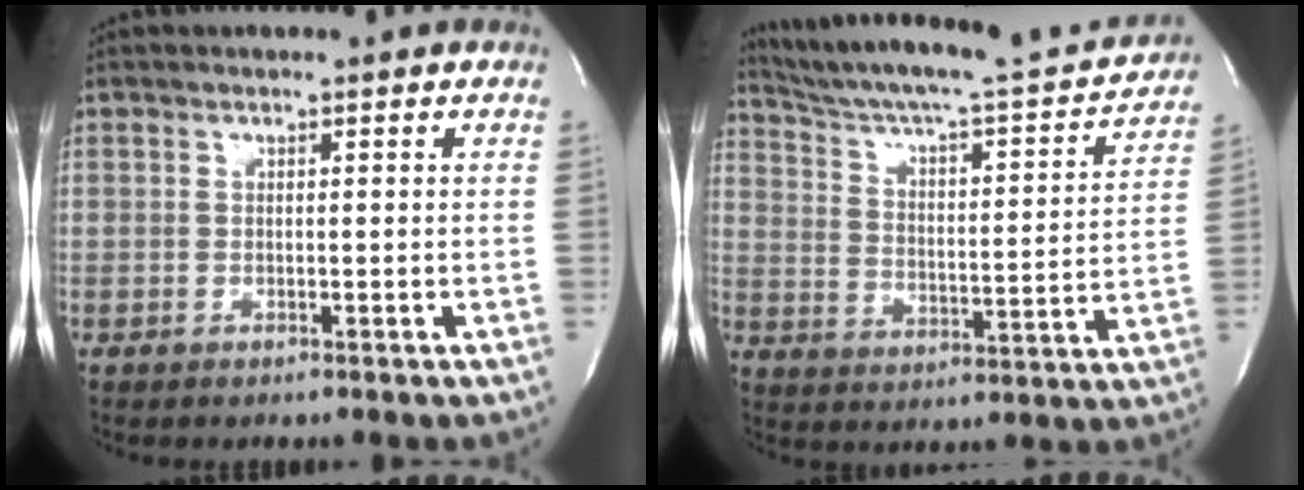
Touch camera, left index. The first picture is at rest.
{"total": 22.9, "force": [21.0, 2.3, 9.0], "torque": [-0.147, -0.023, 0.293]}